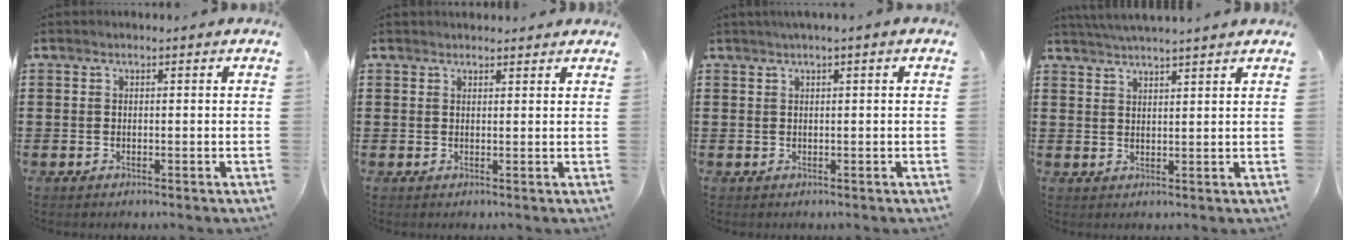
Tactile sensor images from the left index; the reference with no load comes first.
{"total": 1.0, "force": [0.9, 0.0, -0.3], "torque": [0.004, 0.001, 0.019]}
{"total": 1.0, "force": [0.4, -0.1, 0.9], "torque": [-0.017, -0.001, 0.008]}
{"total": 2.9, "force": [2.7, -0.9, 0.2], "torque": [-0.011, -0.008, 0.050]}